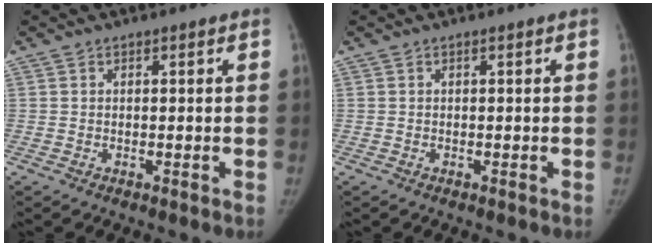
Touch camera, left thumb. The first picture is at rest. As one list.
[{"total": 0.0}]